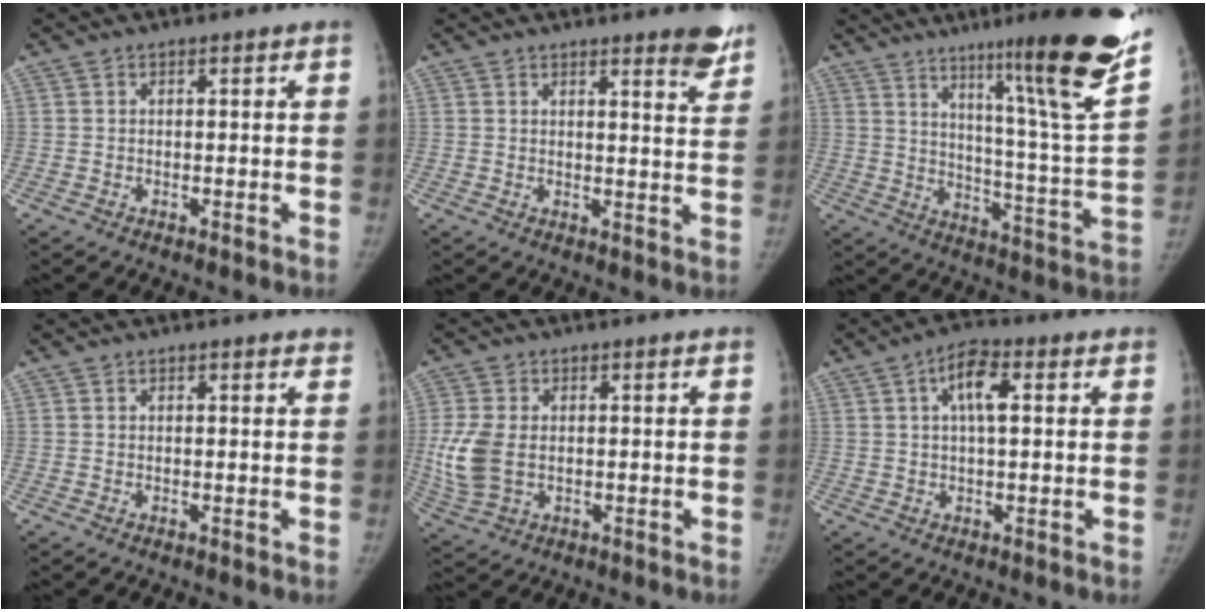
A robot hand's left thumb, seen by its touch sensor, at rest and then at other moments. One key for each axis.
{"total": 5.9, "fx": 4.4, "fy": 1.0, "fz": 3.8, "tx": -0.032, "ty": -0.029, "tz": 0.049}
{"total": 25.5, "fx": 15.9, "fy": 1.7, "fz": 19.9, "tx": -0.266, "ty": -0.088, "tz": 0.235}
{"total": 0.9, "fx": 0.8, "fy": 0.3, "fz": 0.4, "tx": 0.000, "ty": -0.001, "tz": 0.007}
{"total": 8.2, "fx": -0.2, "fy": 5.4, "fz": 6.2, "tx": -0.144, "ty": -0.001, "tz": 0.005}
{"total": 6.7, "fx": 2.0, "fy": 2.7, "fz": 5.8, "tx": -0.100, "ty": 0.009, "tz": 0.029}